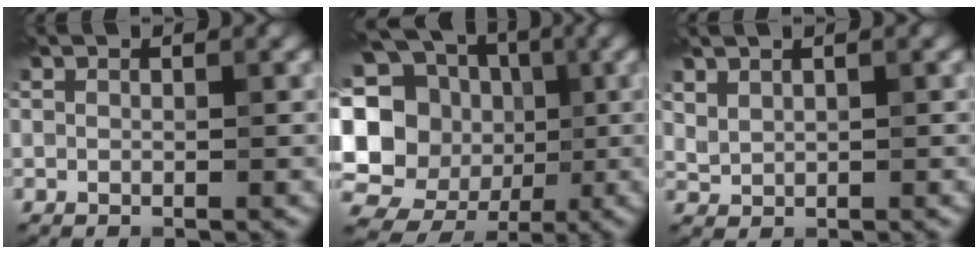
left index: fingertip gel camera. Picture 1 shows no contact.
{"total": 18.6, "force": [-0.2, 17.4, 6.6], "torque": [-0.155, 0.019, -0.042]}
{"total": 2.0, "force": [1.3, 1.1, 1.1], "torque": [-0.025, 0.008, 0.030]}